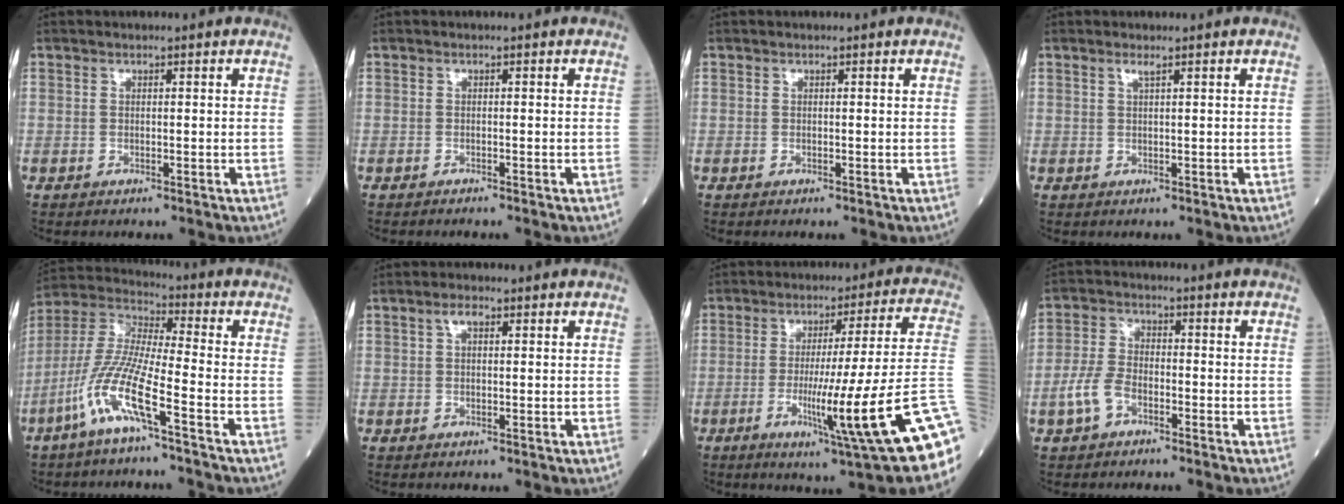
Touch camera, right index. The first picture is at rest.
{"total": 1.2, "force": [-1.1, -0.1, 0.5], "torque": [-0.007, 0.002, -0.014]}
{"total": 0.0}
{"total": 0.8, "force": [0.5, -0.2, 0.6], "torque": [-0.019, 0.000, 0.012]}
{"total": 11.5, "force": [-5.9, 0.3, 9.8], "torque": [-0.217, -0.007, -0.126]}
{"total": 1.8, "force": [0.8, 0.8, 1.4], "torque": [-0.030, 0.008, 0.014]}
{"total": 19.0, "force": [-7.3, -1.5, 17.5], "torque": [-0.199, -0.010, -0.111]}
{"total": 5.4, "force": [-2.7, 3.0, 3.6], "torque": [-0.091, 0.008, -0.057]}